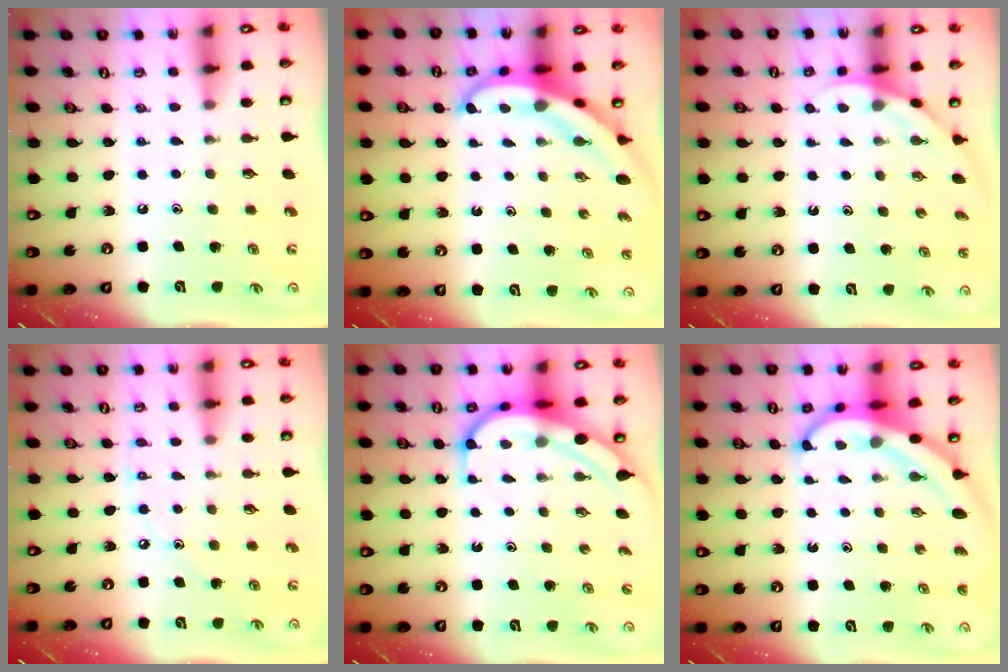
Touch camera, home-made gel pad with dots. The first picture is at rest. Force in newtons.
{"total": 5.2, "press": 5.1, "slide": 0.8}
{"total": 2.6, "press": 2.6, "slide": 0.1}
{"total": 4.9, "press": 4.9, "slide": 0.2}
{"total": 7.0, "press": 6.9, "slide": 0.8}
{"total": 7.7, "press": 7.6, "slide": 0.8}